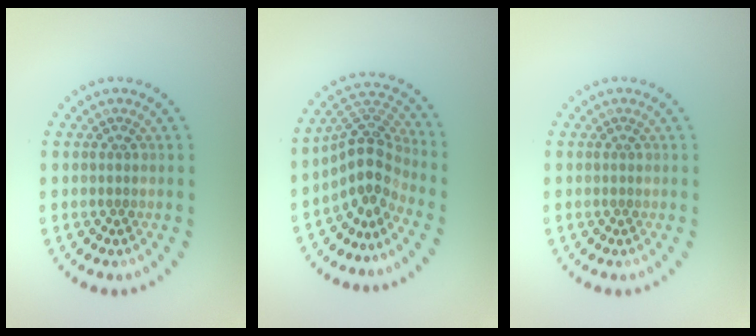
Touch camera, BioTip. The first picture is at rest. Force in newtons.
{"total": 4.2, "press": 3.0, "slide": 3.0}
{"total": 0.0}